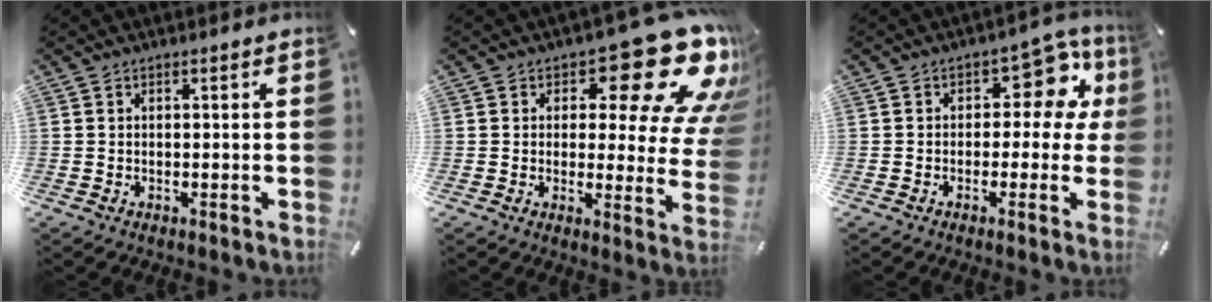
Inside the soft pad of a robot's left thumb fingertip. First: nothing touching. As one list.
[{"total": 21.2, "force": [12.0, 8.7, 15.1], "torque": [-0.189, -0.077, 0.194]}, {"total": 10.3, "force": [3.3, 6.3, 7.5], "torque": [-0.092, -0.016, 0.055]}]